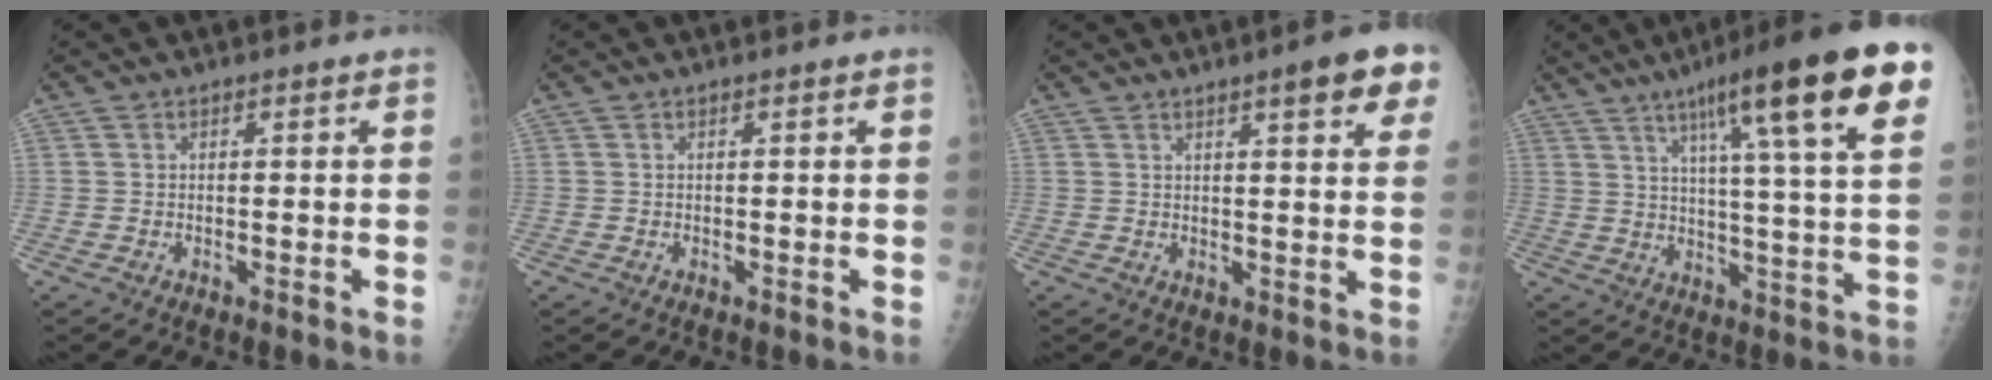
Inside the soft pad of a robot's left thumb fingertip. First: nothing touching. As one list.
[{"total": 0.0}, {"total": 9.1, "force": [4.9, 1.7, 7.4], "torque": [-0.076, -0.016, 0.057]}, {"total": 23.4, "force": [12.1, 3.3, 19.7], "torque": [-0.280, -0.019, 0.169]}]